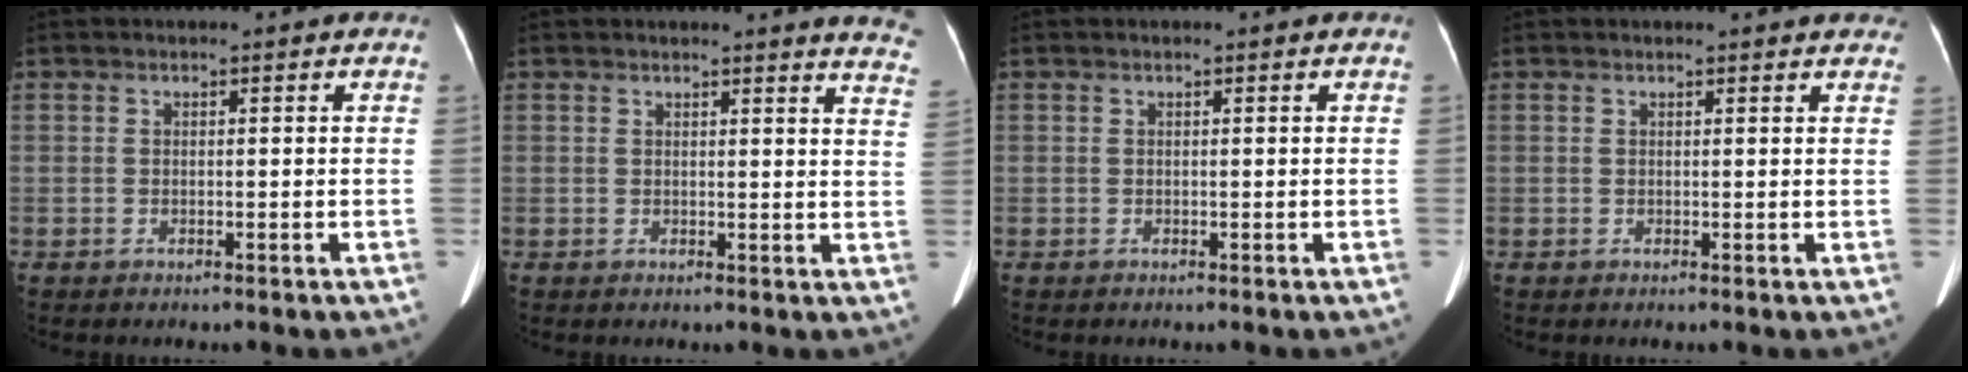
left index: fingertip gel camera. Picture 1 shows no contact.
{"total": 8.5, "force": [8.2, 0.1, 2.4], "torque": [-0.008, -0.059, 0.053]}
{"total": 0.0}
{"total": 7.8, "force": [7.3, 1.8, 2.2], "torque": [-0.013, 0.006, 0.061]}